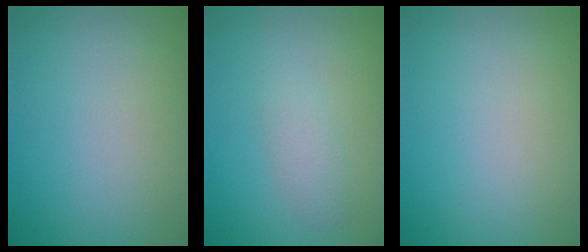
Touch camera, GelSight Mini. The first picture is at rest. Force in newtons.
{"total": 1.7, "press": 1.7, "slide": 0.1}
{"total": 0.0}